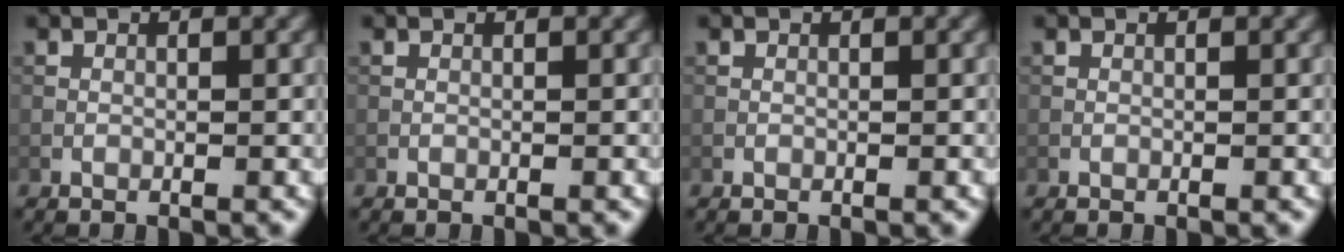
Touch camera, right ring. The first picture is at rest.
{"total": 0.0}
{"total": 0.0}
{"total": 0.0}